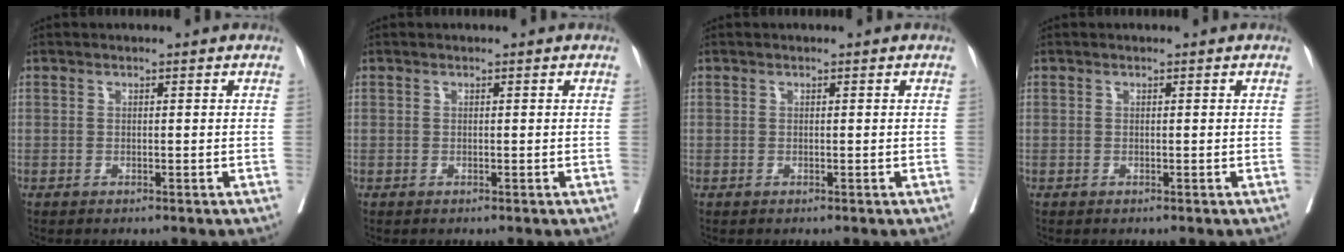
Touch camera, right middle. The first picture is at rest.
{"total": 0.0}
{"total": 0.0}
{"total": 0.0}